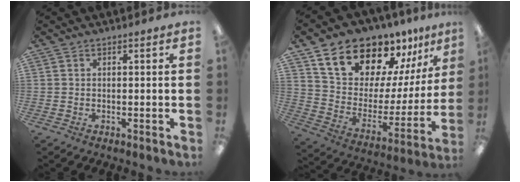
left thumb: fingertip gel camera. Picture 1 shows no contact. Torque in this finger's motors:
{"motor_torque": [1.80, 1.85, 1.41, -1.36, 0.13]}